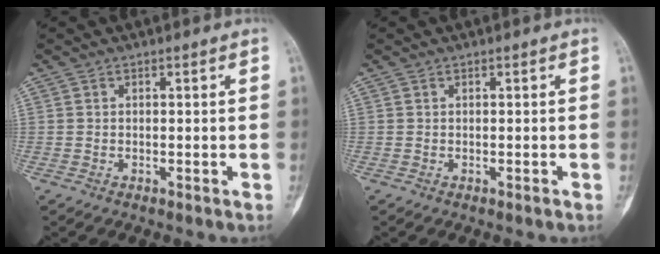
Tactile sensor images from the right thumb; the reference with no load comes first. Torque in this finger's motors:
{"motor_torque": [0.25, -0.08, -0.01, -0.30, 0.04]}